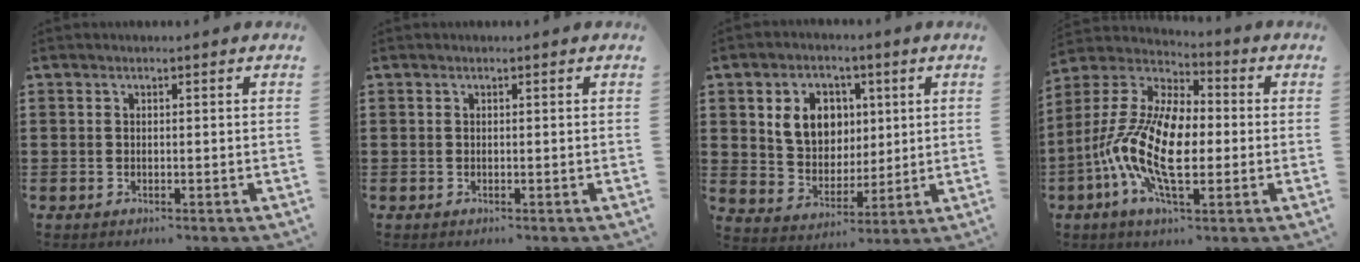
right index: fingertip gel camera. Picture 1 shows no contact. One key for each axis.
{"total": 0.0}
{"total": 8.1, "fx": 2.4, "fy": 6.7, "fz": 3.8, "tx": -0.088, "ty": 0.017, "tz": 0.041}
{"total": 13.9, "fx": -2.9, "fy": 6.8, "fz": 11.9, "tx": -0.279, "ty": -0.008, "tz": -0.059}